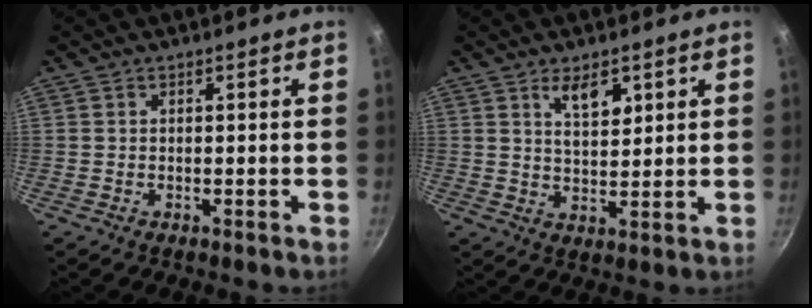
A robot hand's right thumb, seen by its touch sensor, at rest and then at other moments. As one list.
[{"total": 6.0, "force": [3.1, 2.9, 4.3], "torque": [-0.064, -0.021, 0.055]}]